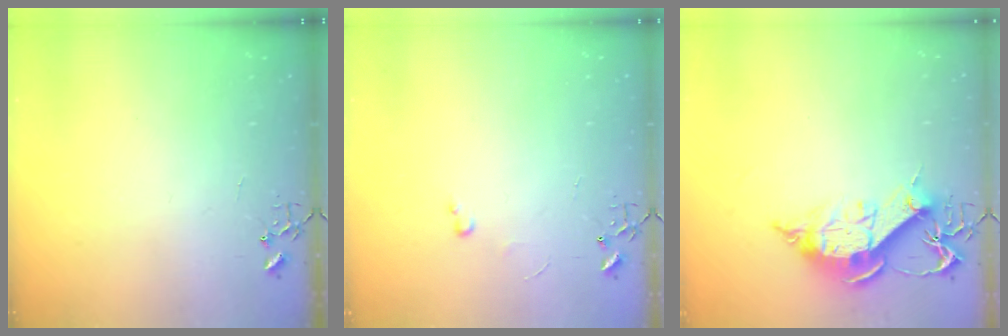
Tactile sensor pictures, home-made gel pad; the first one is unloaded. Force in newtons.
{"total": 2.6, "press": 2.6, "slide": 0.4}
{"total": 13.0, "press": 12.9, "slide": 1.5}